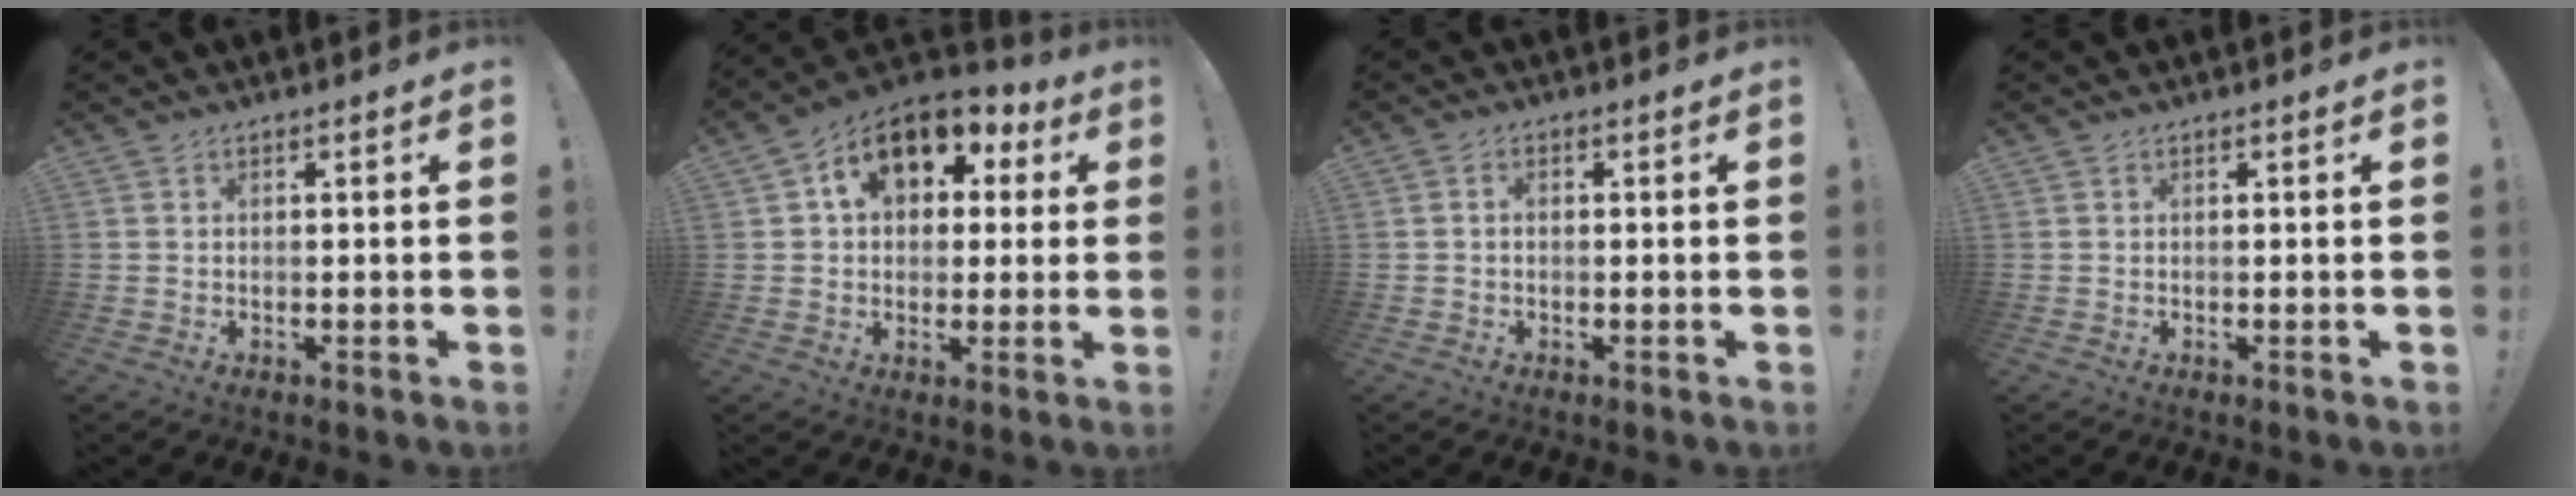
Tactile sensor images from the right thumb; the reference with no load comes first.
{"total": 13.8, "force": [5.9, 9.3, 8.2], "torque": [-0.120, -0.018, 0.109]}
{"total": 1.0, "force": [-0.4, 0.8, 0.6], "torque": [-0.013, 0.004, -0.007]}
{"total": 0.0}